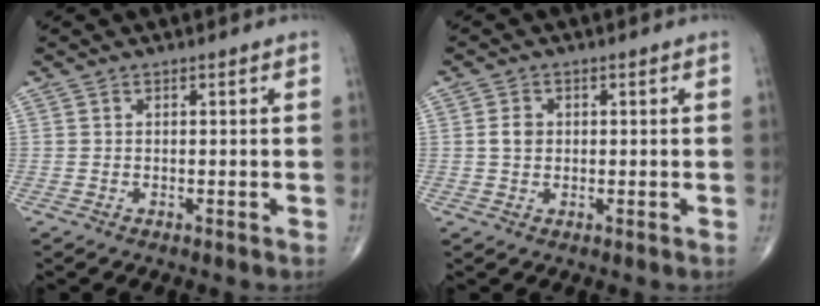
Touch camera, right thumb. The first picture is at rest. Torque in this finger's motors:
{"motor_torque": [0.15, 0.63, 0.25, -0.17, 0.02]}